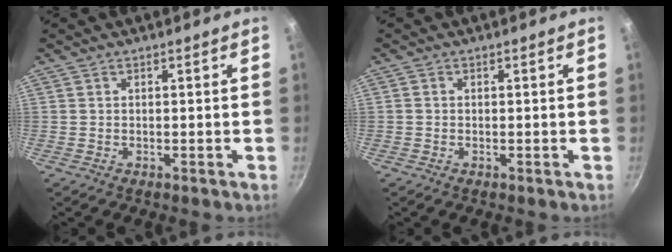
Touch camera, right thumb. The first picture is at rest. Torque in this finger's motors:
{"motor_torque": [0.35, -0.23, -0.29, 0.20, 0.03]}